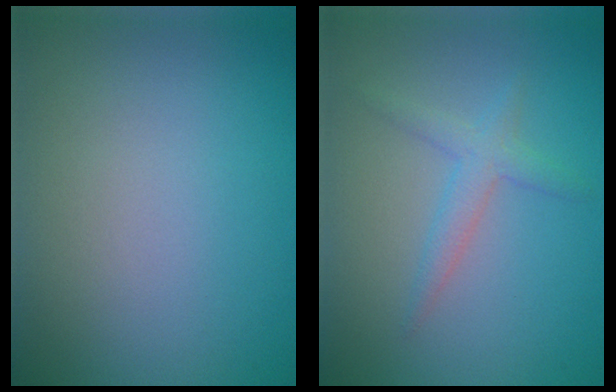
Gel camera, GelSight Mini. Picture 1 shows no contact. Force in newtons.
{"total": 2.0, "press": 1.9, "slide": 0.2}